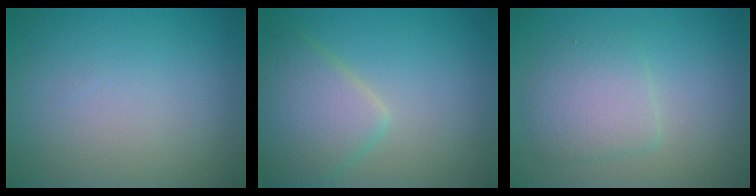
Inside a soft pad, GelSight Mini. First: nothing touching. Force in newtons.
{"total": 4.8, "press": 4.8, "slide": 0.2}
{"total": 3.0, "press": 3.0, "slide": 0.1}